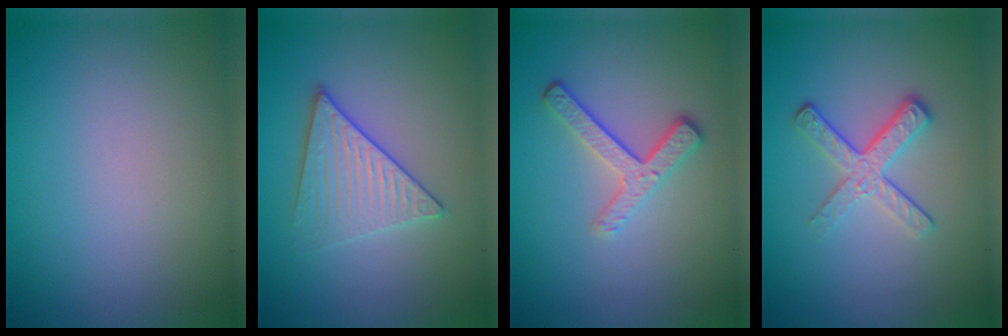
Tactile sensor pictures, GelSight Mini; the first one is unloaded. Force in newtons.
{"total": 3.5, "press": 3.4, "slide": 1.1}
{"total": 3.4, "press": 2.5, "slide": 2.3}
{"total": 3.5, "press": 2.5, "slide": 2.4}